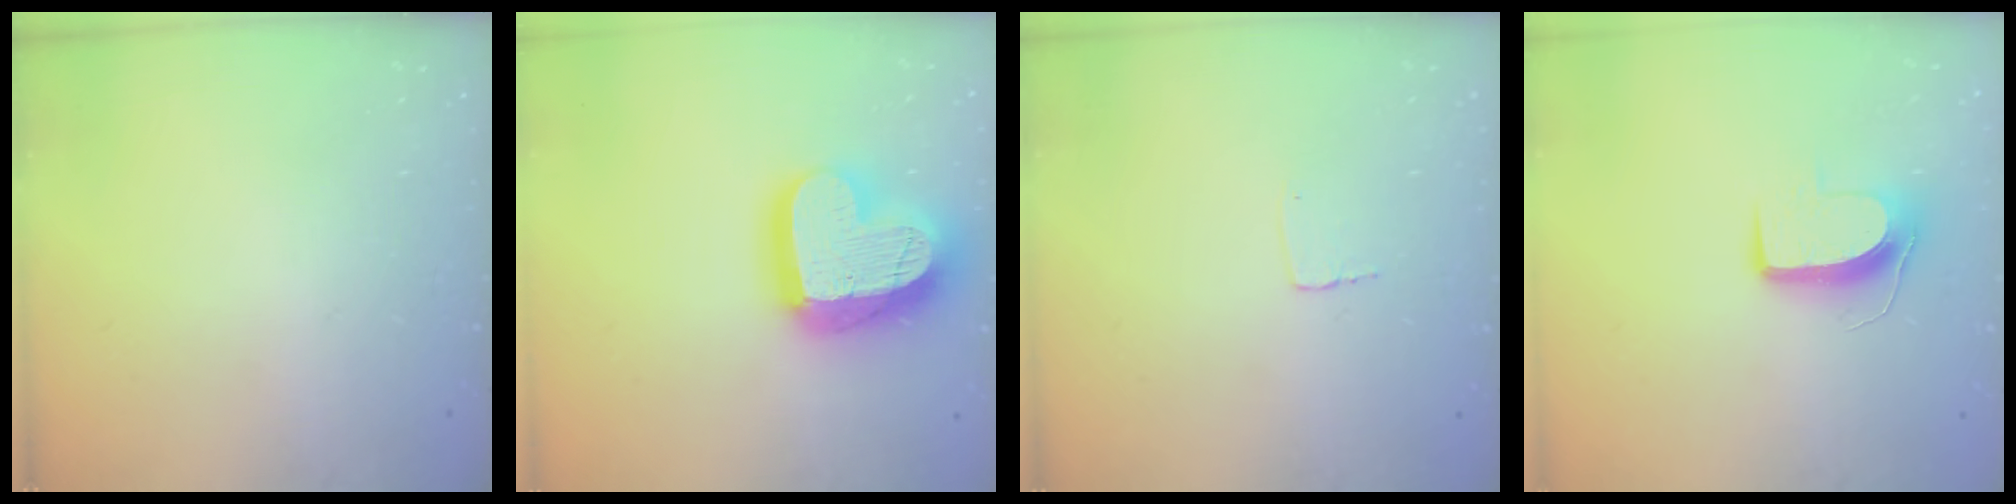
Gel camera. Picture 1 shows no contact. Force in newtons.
{"total": 23.3, "press": 23.3, "slide": 1.9}
{"total": 2.7, "press": 2.7, "slide": 0.1}
{"total": 9.4, "press": 9.4, "slide": 0.3}